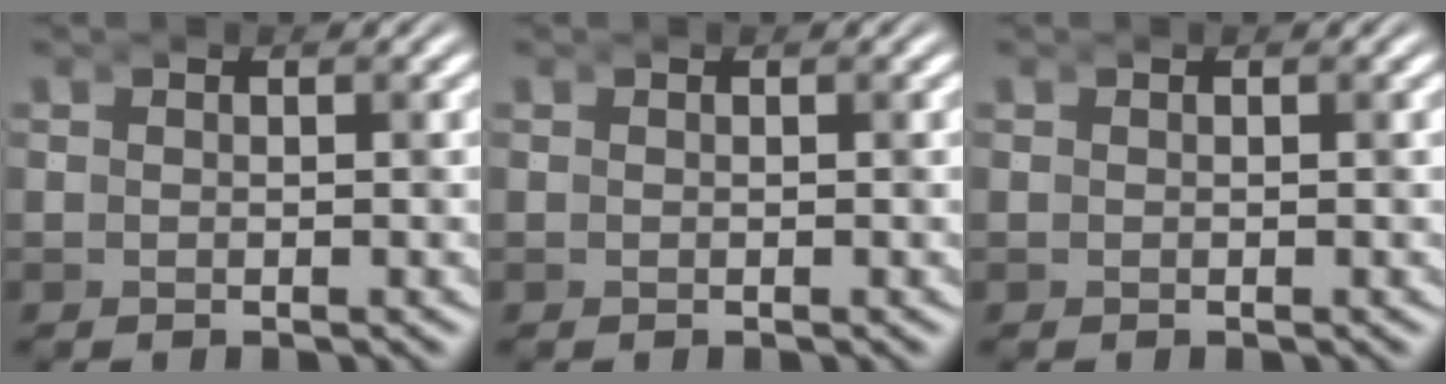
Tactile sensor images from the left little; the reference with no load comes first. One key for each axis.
{"total": 0.0}
{"total": 0.0}